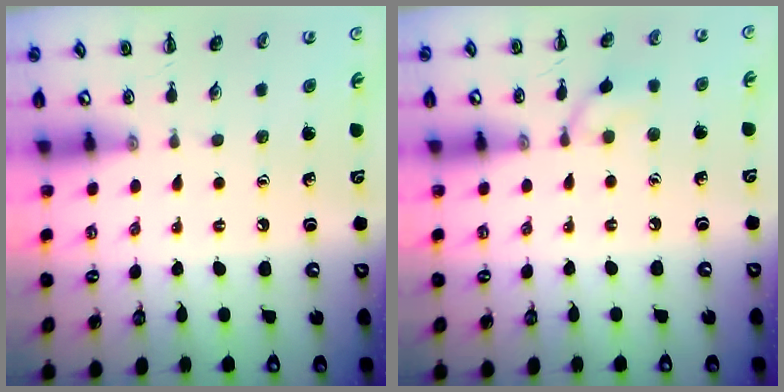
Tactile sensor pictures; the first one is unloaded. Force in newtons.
{"total": 6.6, "press": 6.4, "slide": 1.4}